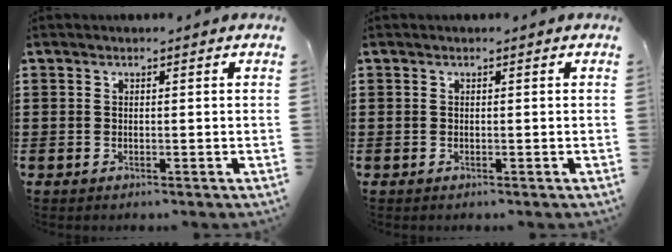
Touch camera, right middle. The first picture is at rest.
{"total": 0.0}